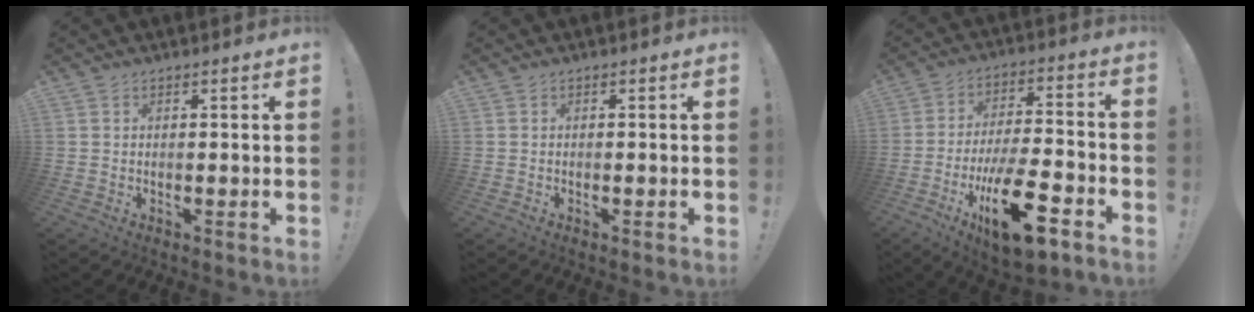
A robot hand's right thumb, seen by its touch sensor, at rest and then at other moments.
{"total": 0.8, "force": [-0.6, 0.1, 0.4], "torque": [-0.010, 0.001, -0.010]}
{"total": 19.6, "force": [-8.9, 7.2, 15.9], "torque": [-0.271, 0.053, -0.136]}